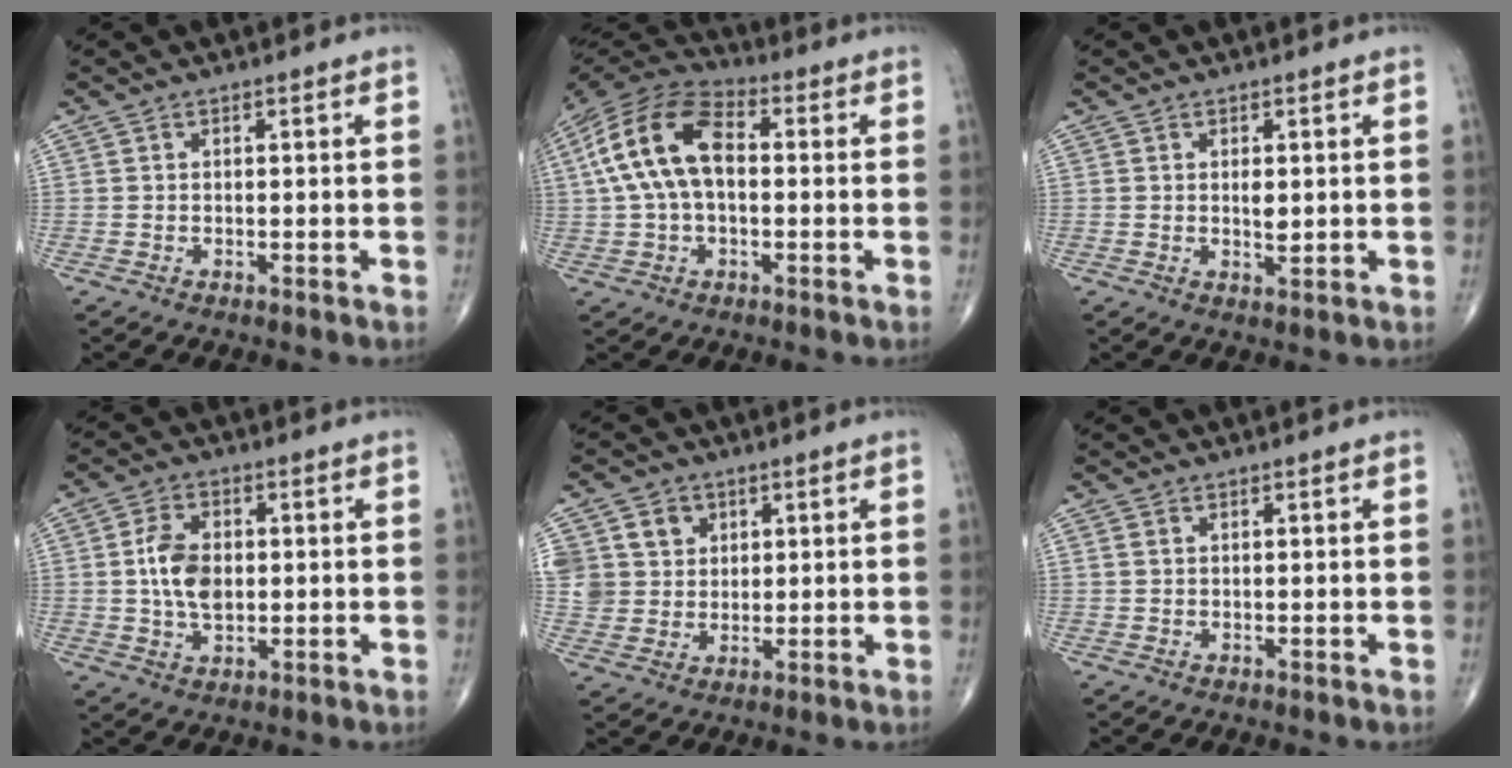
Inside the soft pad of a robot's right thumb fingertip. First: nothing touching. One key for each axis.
{"total": 15.6, "fx": 1.6, "fy": 9.1, "fz": 12.6, "tx": -0.248, "ty": 0.036, "tz": 0.022}
{"total": 2.3, "fx": 0.3, "fy": 1.0, "fz": 2.1, "tx": -0.031, "ty": -0.005, "tz": 0.007}
{"total": 8.0, "fx": 0.4, "fy": 5.0, "fz": 6.2, "tx": -0.107, "ty": 0.002, "tz": 0.008}
{"total": 8.8, "fx": 3.0, "fy": 7.7, "fz": 2.8, "tx": -0.027, "ty": -0.002, "tz": 0.061}
{"total": 0.7, "fx": 0.1, "fy": 0.5, "fz": 0.4, "tx": -0.012, "ty": 0.003, "tz": 0.004}